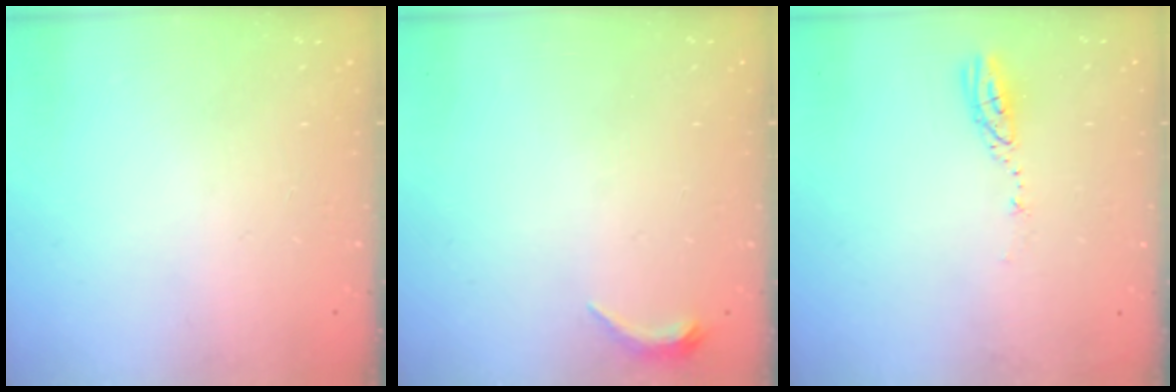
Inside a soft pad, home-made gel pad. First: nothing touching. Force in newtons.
{"total": 4.8, "press": 4.7, "slide": 0.9}
{"total": 3.7, "press": 3.6, "slide": 0.3}